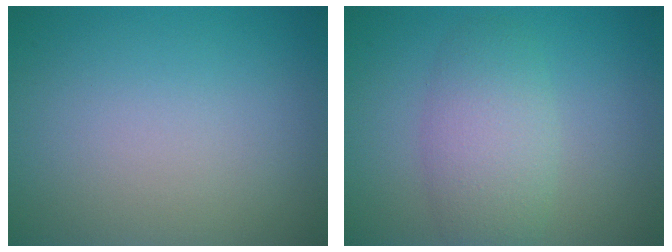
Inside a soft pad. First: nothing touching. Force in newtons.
{"total": 2.7, "press": 2.7, "slide": 0.3}